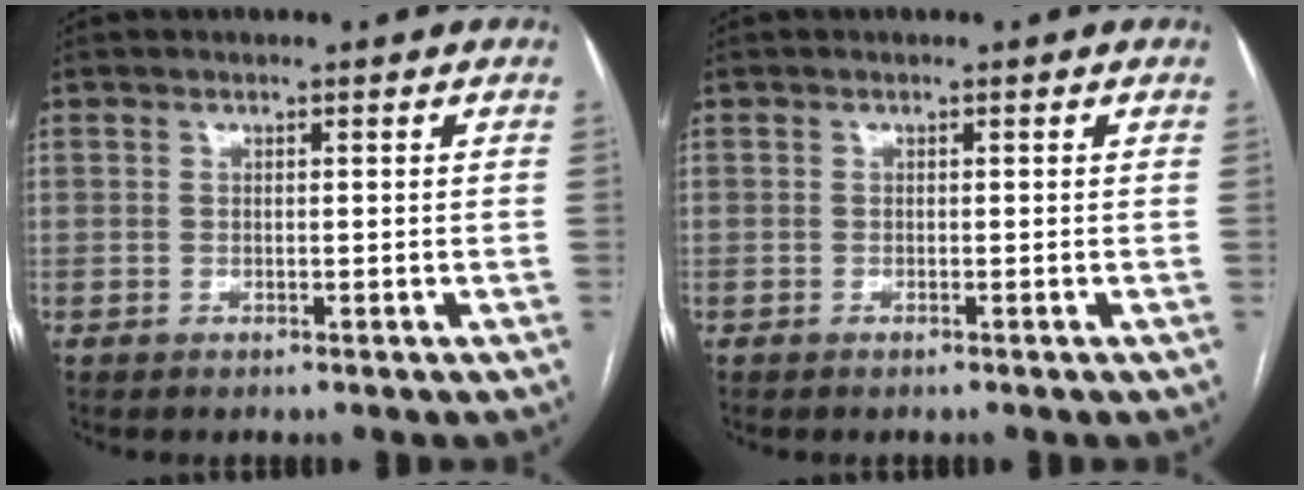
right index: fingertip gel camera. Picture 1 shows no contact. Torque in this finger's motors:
{"motor_torque": [-0.02, 0.01, -0.05, 0.00]}